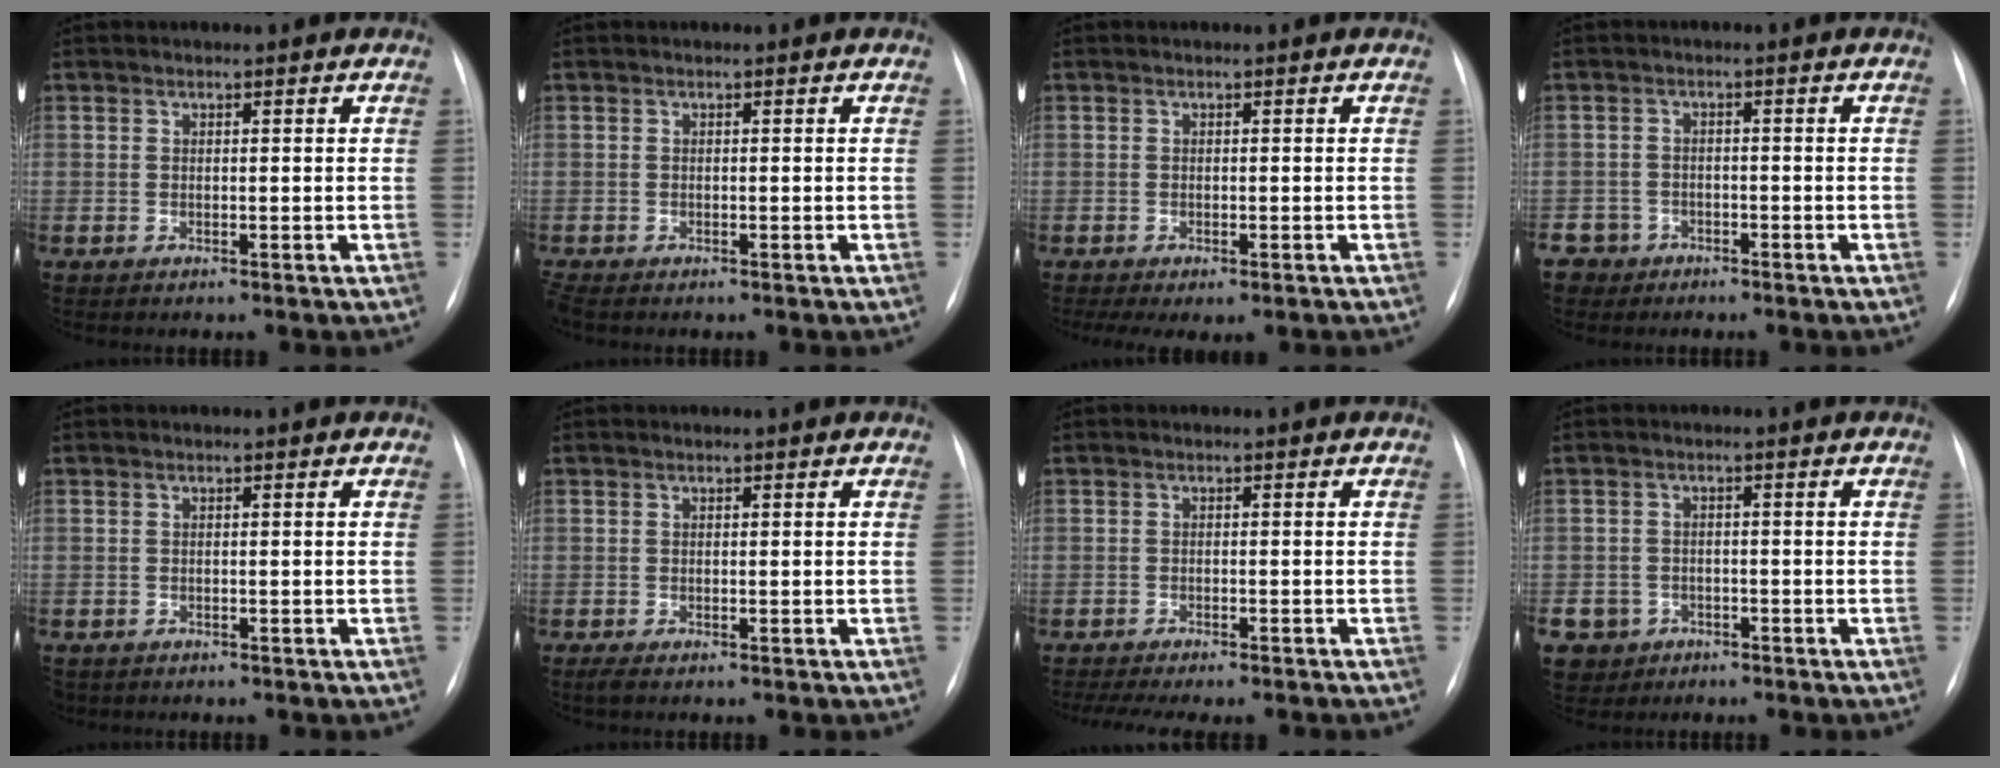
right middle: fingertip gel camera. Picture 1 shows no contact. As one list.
[{"total": 1.6, "force": [-1.3, 0.5, 0.8], "torque": [-0.017, -0.005, -0.020]}, {"total": 5.1, "force": [-3.6, 1.8, 3.2], "torque": [-0.042, -0.010, -0.050]}, {"total": 3.8, "force": [-2.6, 2.7, -0.7], "torque": [0.016, 0.009, -0.049]}, {"total": 2.6, "force": [-1.9, 1.7, 0.5], "torque": [-0.008, 0.000, -0.028]}, {"total": 1.0, "force": [-0.7, 0.2, 0.6], "torque": [-0.012, -0.003, -0.012]}, {"total": 11.2, "force": [-9.7, 2.2, 5.2], "torque": [-0.073, -0.005, -0.126]}, {"total": 6.2, "force": [-3.2, 5.3, 0.6], "torque": [-0.017, 0.008, -0.046]}]